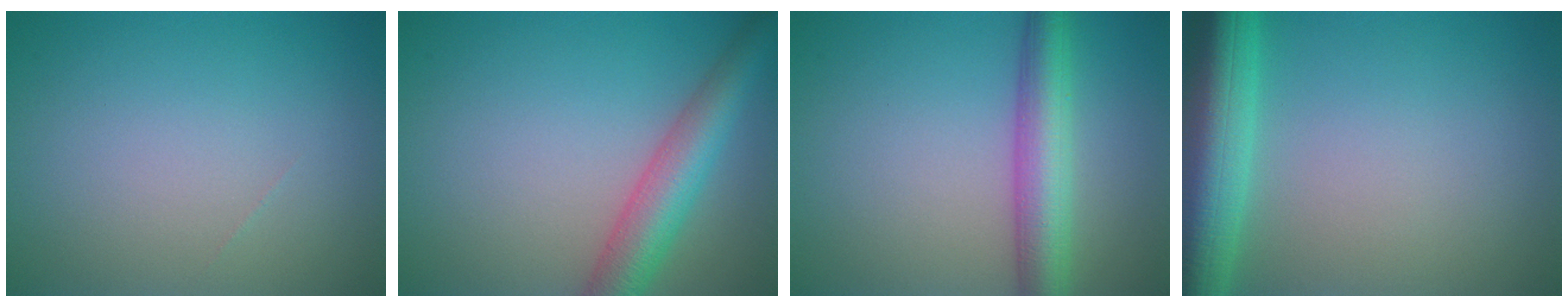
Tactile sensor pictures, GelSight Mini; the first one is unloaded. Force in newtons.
{"total": 5.3, "press": 5.3, "slide": 0.2}
{"total": 5.4, "press": 5.4, "slide": 0.2}
{"total": 8.9, "press": 8.9, "slide": 0.3}